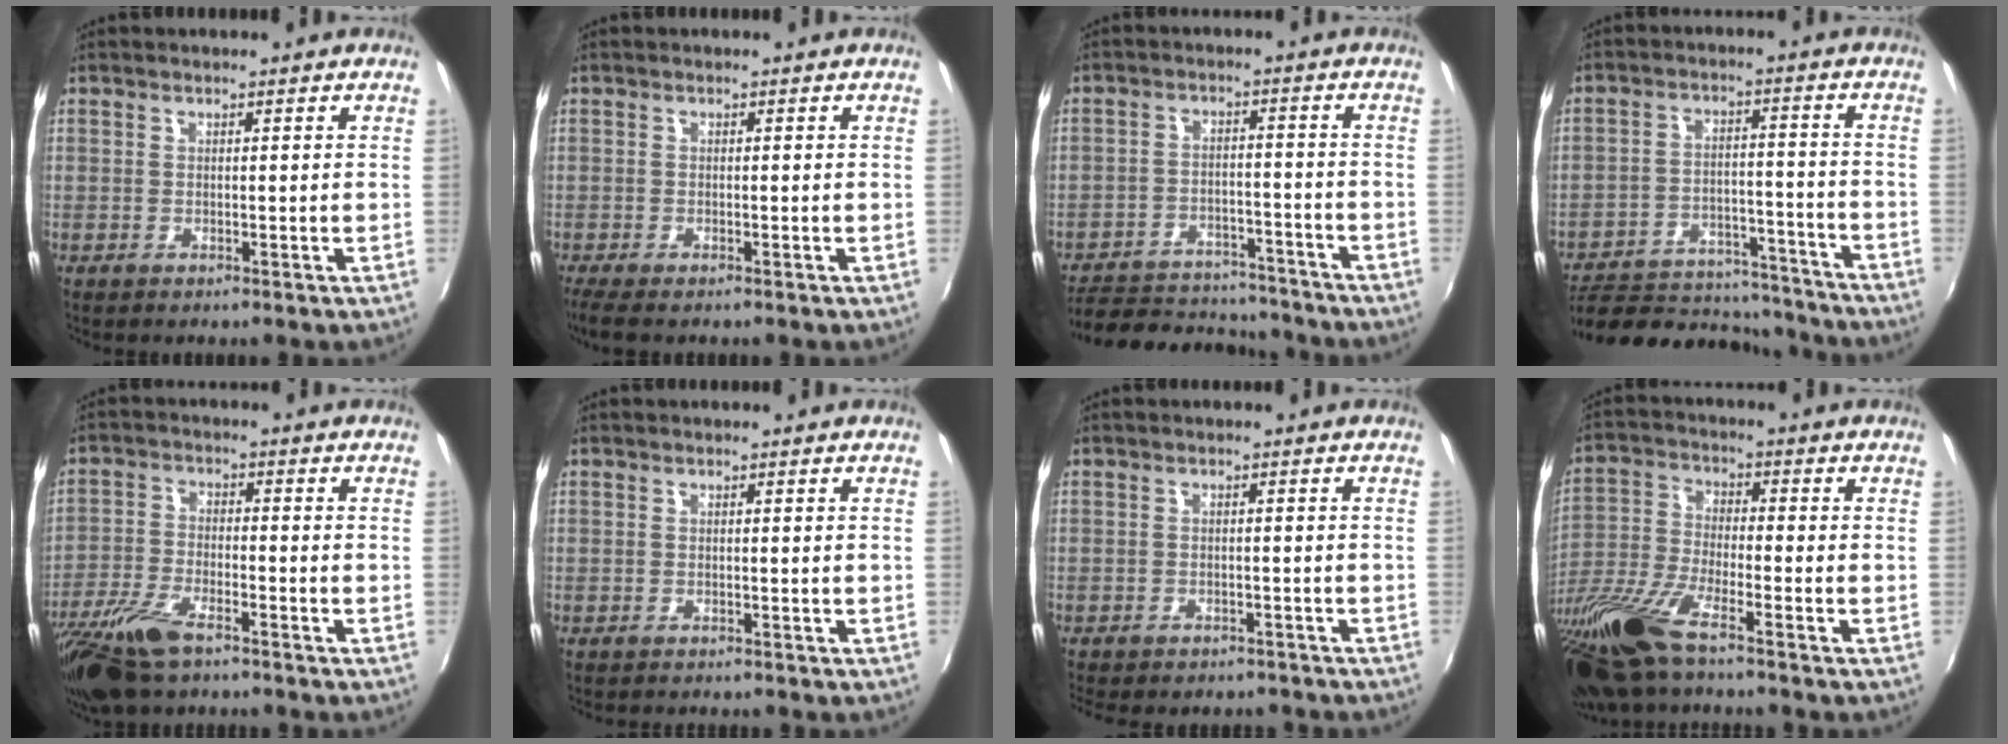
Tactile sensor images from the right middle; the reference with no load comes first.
{"total": 3.4, "force": [-2.5, 0.9, 2.1], "torque": [-0.046, -0.018, -0.045]}
{"total": 18.4, "force": [-15.5, 7.4, 6.5], "torque": [-0.152, 0.015, -0.203]}
{"total": 20.6, "force": [-17.8, 7.8, 6.6], "torque": [-0.135, 0.021, -0.230]}
{"total": 12.0, "force": [-8.7, 3.9, 7.3], "torque": [-0.173, -0.032, -0.173]}
{"total": 1.2, "force": [-1.1, 0.4, 0.2], "torque": [-0.008, -0.006, -0.017]}
{"total": 8.5, "force": [-7.3, 3.1, 3.0], "torque": [-0.072, -0.019, -0.102]}
{"total": 17.8, "force": [-13.1, 3.6, 11.6], "torque": [-0.255, -0.047, -0.255]}